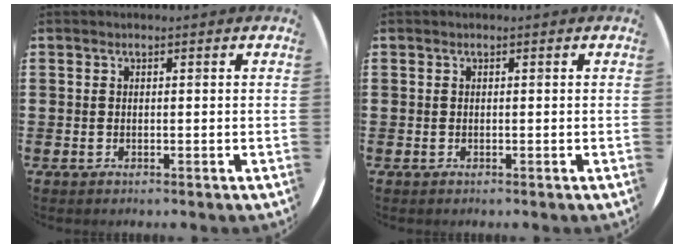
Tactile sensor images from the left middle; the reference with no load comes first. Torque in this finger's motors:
{"motor_torque": [0.00, 0.00, 0.00, 0.00]}